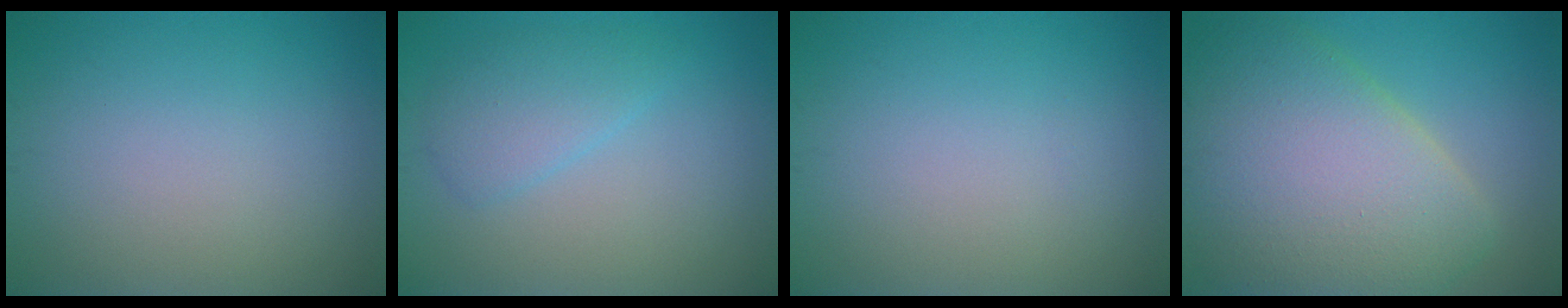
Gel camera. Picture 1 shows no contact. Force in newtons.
{"total": 2.7, "press": 2.7, "slide": 0.2}
{"total": 0.0}
{"total": 10.9, "press": 10.9, "slide": 0.8}